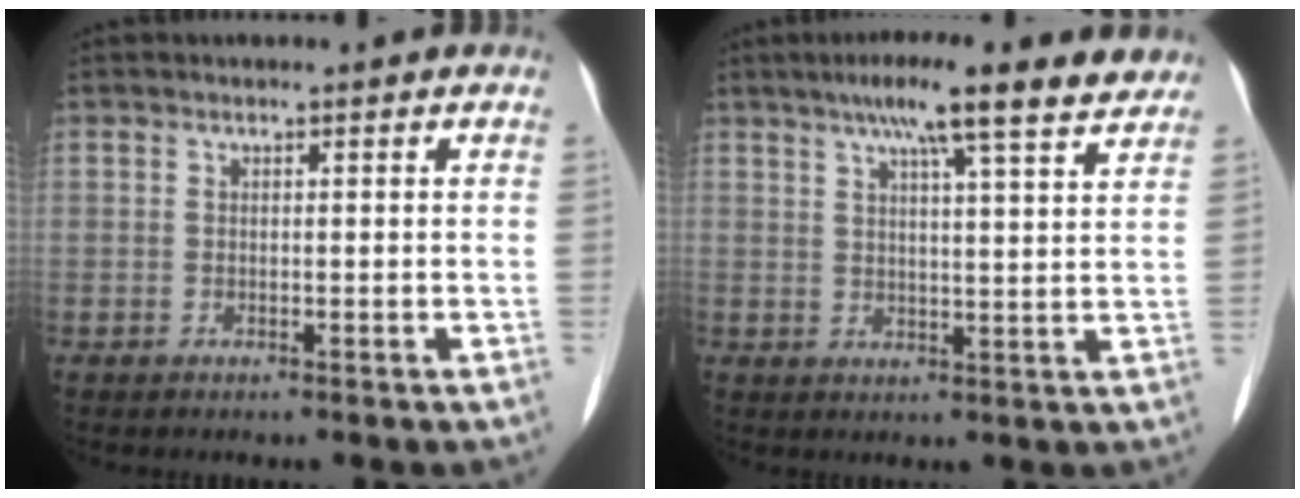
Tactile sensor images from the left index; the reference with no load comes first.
{"total": 11.6, "force": [9.0, 1.1, 7.3], "torque": [-0.108, 0.021, 0.117]}